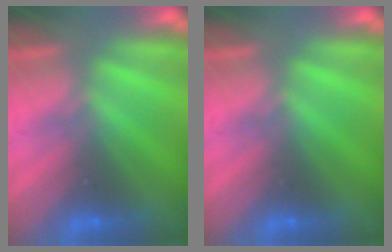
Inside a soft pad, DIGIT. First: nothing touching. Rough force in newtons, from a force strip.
{"total": 0.0}